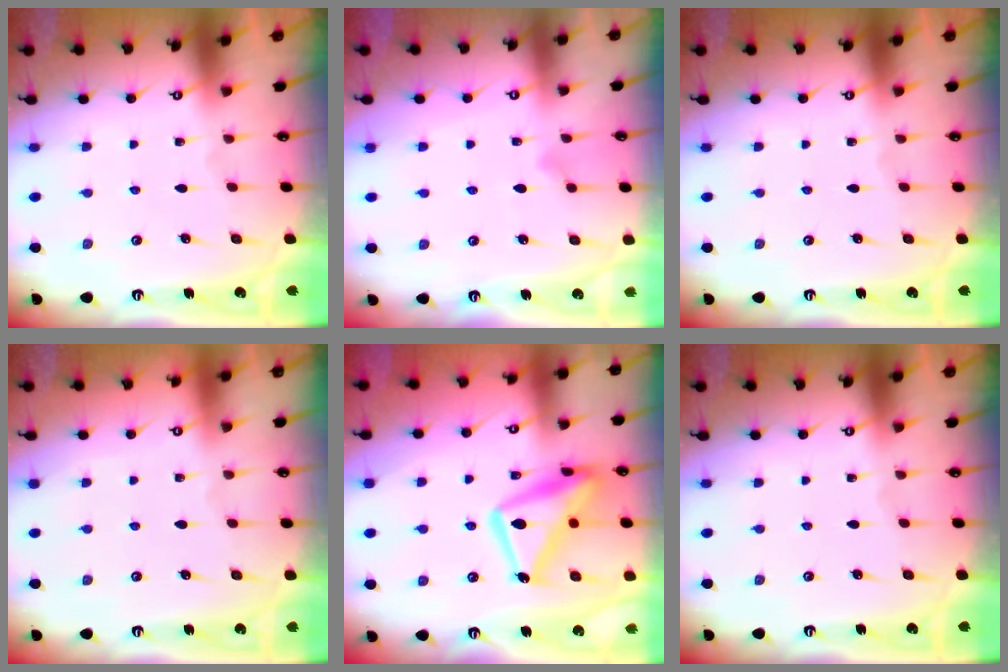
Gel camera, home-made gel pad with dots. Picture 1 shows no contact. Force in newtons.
{"total": 8.5, "press": 8.4, "slide": 0.5}
{"total": 0.0}
{"total": 4.0, "press": 4.0, "slide": 0.1}
{"total": 16.3, "press": 16.2, "slide": 1.5}
{"total": 0.0}